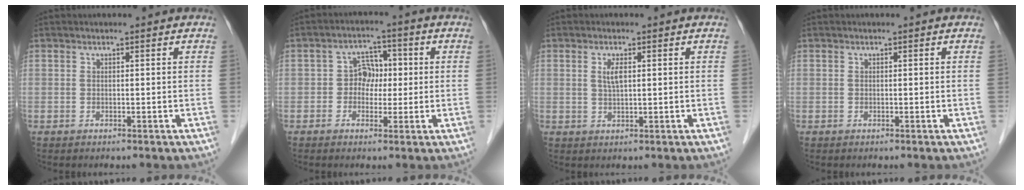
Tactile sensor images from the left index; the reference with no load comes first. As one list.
[{"total": 4.5, "force": [-0.1, 3.6, 2.7], "torque": [-0.039, 0.017, -0.007]}, {"total": 2.2, "force": [0.6, 0.5, 2.1], "torque": [-0.046, 0.001, 0.013]}, {"total": 0.0}]